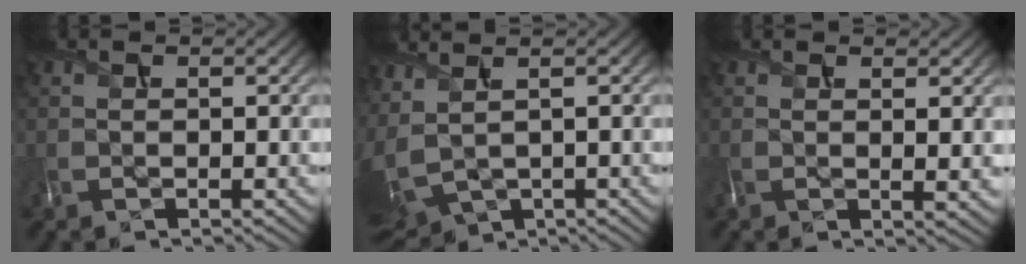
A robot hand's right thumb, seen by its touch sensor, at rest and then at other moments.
{"total": 6.4, "force": [2.0, 3.6, 4.8], "torque": [-0.147, 0.003, 0.066]}
{"total": 2.8, "force": [0.7, 0.7, 2.6], "torque": [-0.044, -0.002, 0.014]}